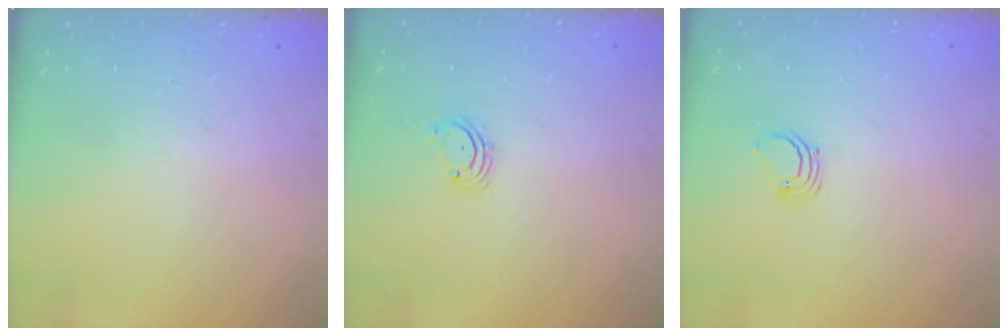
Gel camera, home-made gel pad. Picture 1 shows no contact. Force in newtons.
{"total": 2.1, "press": 2.1, "slide": 0.3}
{"total": 2.5, "press": 2.5, "slide": 0.1}